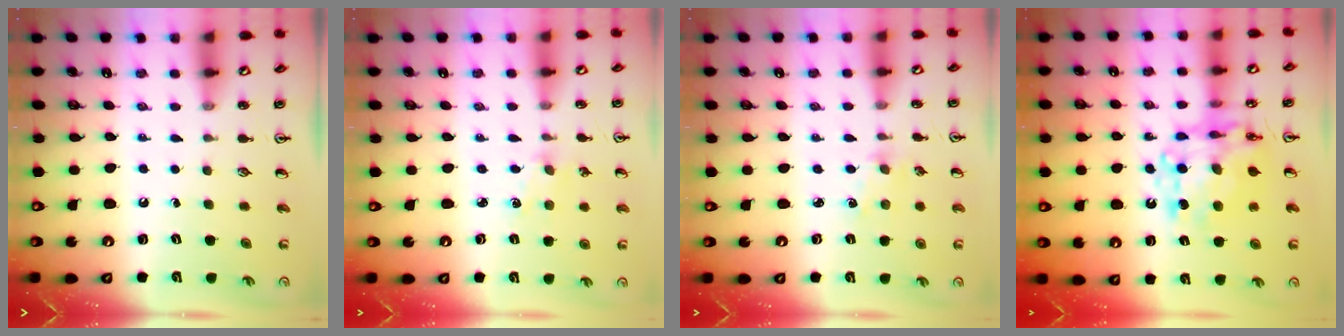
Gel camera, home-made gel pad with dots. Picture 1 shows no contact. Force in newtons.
{"total": 0.8, "press": 0.8, "slide": 0.2}
{"total": 2.2, "press": 2.1, "slide": 0.3}
{"total": 13.1, "press": 13.0, "slide": 1.2}